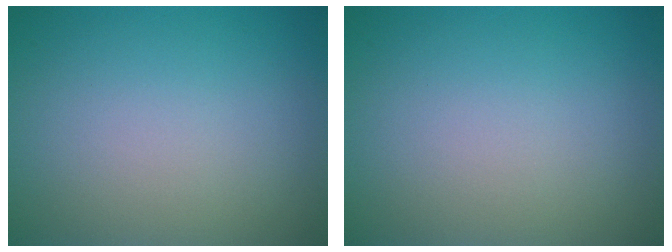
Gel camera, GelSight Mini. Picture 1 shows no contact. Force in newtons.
{"total": 0.0}